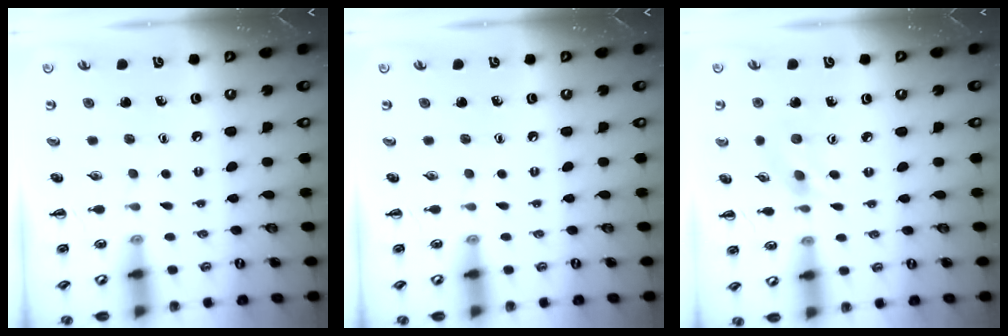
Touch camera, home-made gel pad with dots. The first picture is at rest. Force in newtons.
{"total": 0.0}
{"total": 3.1, "press": 3.0, "slide": 0.8}